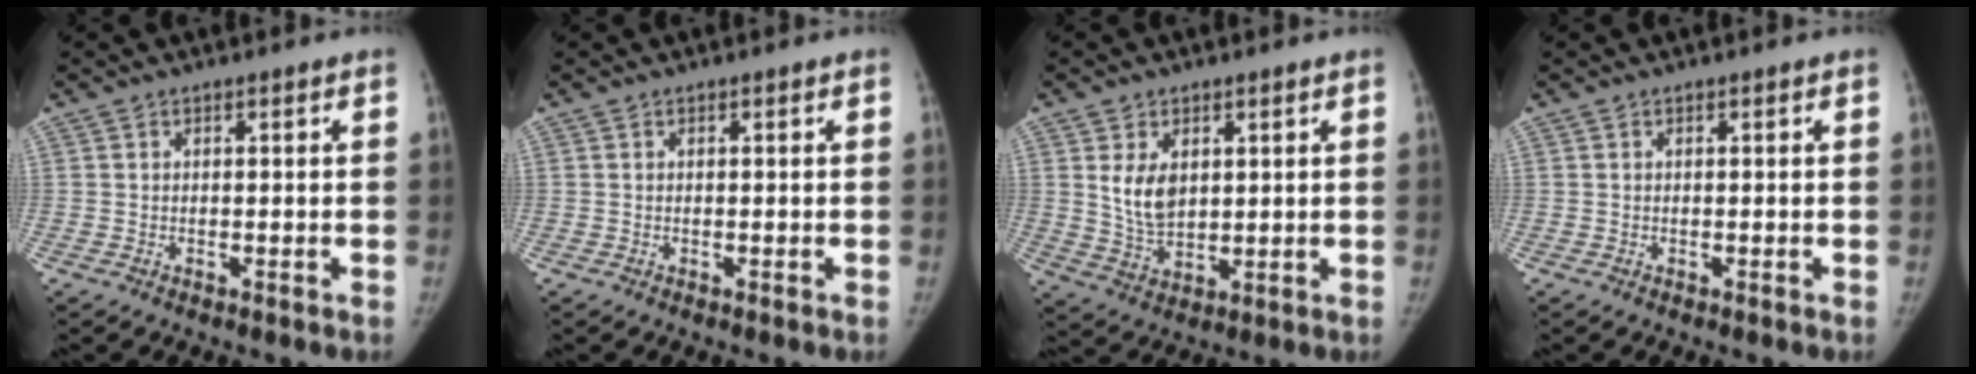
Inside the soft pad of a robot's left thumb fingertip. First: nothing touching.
{"total": 0.0}
{"total": 7.0, "force": [2.1, 4.6, 4.8], "torque": [-0.066, -0.019, 0.050]}
{"total": 0.0}